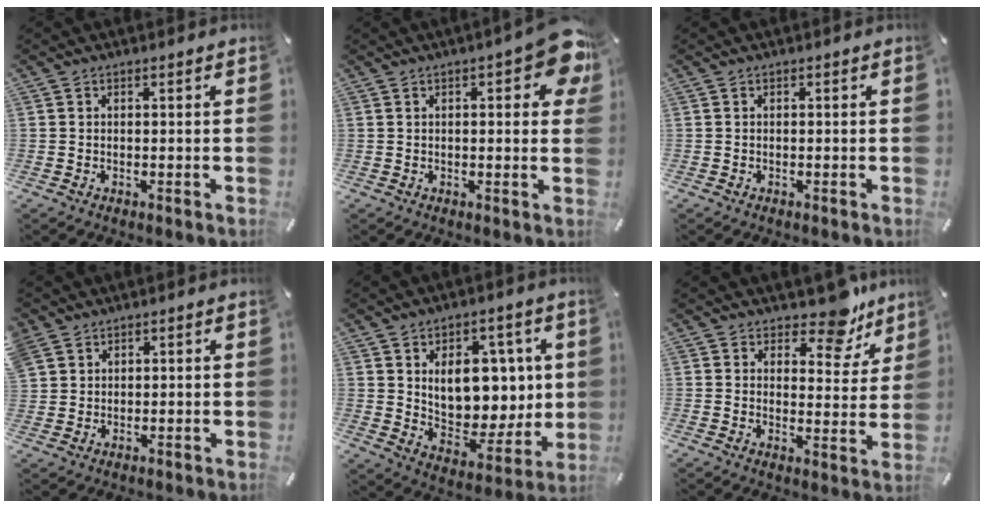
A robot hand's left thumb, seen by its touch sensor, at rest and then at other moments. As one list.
[{"total": 9.6, "force": [3.8, 3.2, 8.2], "torque": [-0.099, -0.017, 0.058]}, {"total": 0.0}, {"total": 3.8, "force": [2.6, 2.8, 0.3], "torque": [-0.015, -0.002, 0.051]}, {"total": 13.3, "force": [4.4, 9.7, 8.0], "torque": [-0.106, -0.029, 0.088]}, {"total": 10.9, "force": [8.9, 4.8, 4.1], "torque": [-0.033, -0.074, 0.153]}]